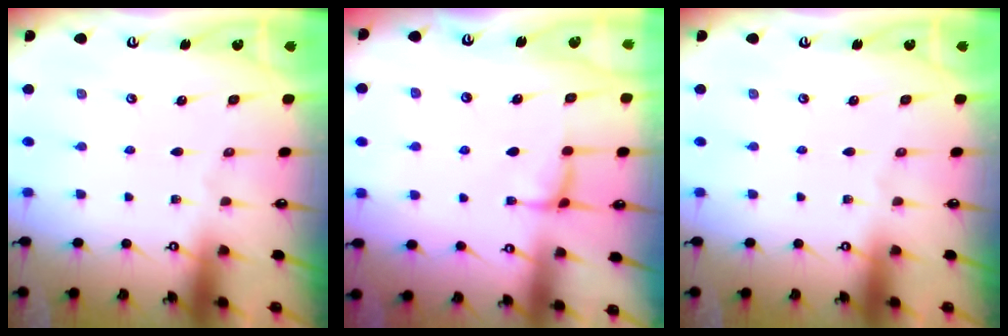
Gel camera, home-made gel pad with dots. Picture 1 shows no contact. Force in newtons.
{"total": 0.8, "press": 0.3, "slide": 0.7}
{"total": 0.0}